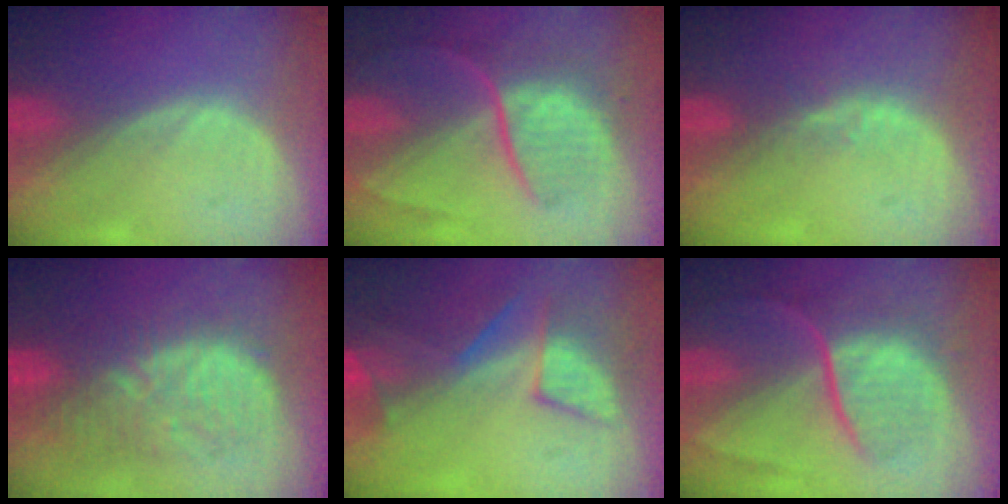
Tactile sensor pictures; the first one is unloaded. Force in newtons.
{"total": 8.8, "press": 7.5, "slide": 4.6}
{"total": 2.4, "press": 1.8, "slide": 1.5}
{"total": 9.9, "press": 9.8, "slide": 1.5}
{"total": 8.0, "press": 7.3, "slide": 3.4}
{"total": 9.3, "press": 7.7, "slide": 5.2}